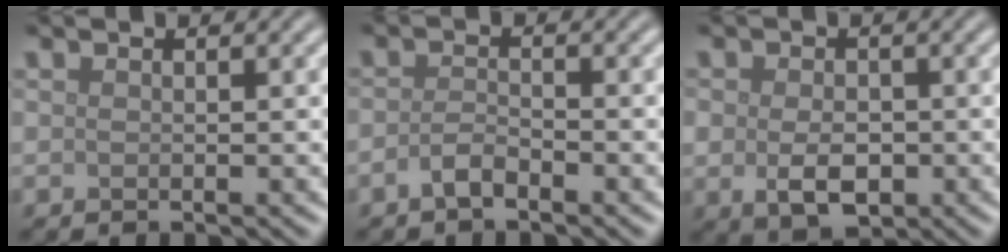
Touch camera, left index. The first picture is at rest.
{"total": 1.6, "force": [-1.1, 0.5, 1.0], "torque": [-0.025, 0.003, -0.026]}
{"total": 4.0, "force": [-0.7, 2.7, 2.9], "torque": [-0.053, -0.010, -0.012]}